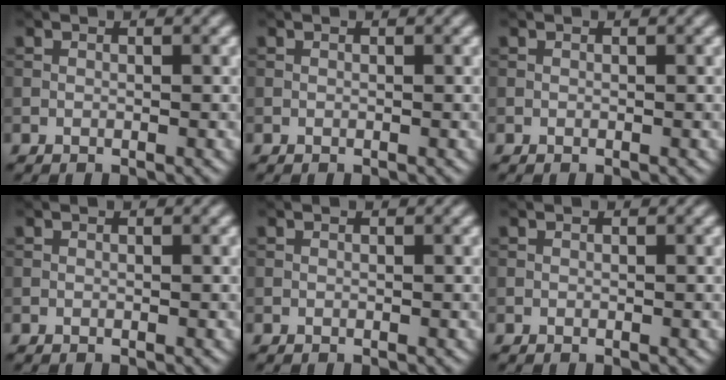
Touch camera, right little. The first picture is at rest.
{"total": 0.0}
{"total": 0.0}
{"total": 0.0}
{"total": 0.0}
{"total": 0.0}